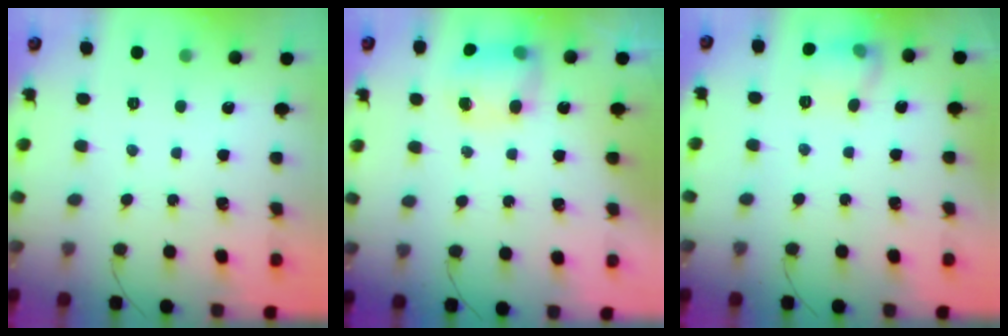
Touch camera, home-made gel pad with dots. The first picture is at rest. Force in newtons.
{"total": 7.7, "press": 7.6, "slide": 0.7}
{"total": 8.2, "press": 8.1, "slide": 0.6}